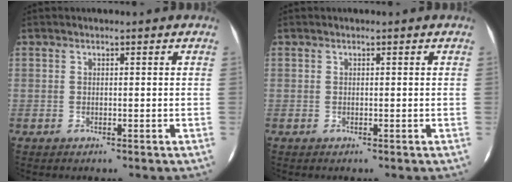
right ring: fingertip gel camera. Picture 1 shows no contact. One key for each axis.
{"total": 0.0}